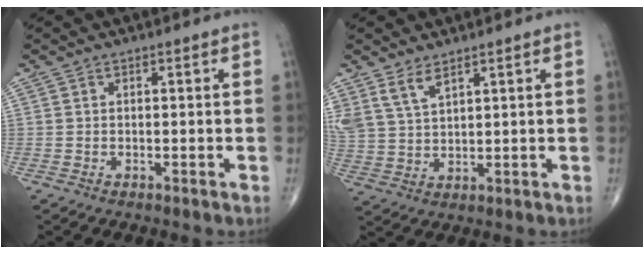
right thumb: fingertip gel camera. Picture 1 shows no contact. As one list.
[{"total": 5.8, "force": [4.0, 2.4, 3.4], "torque": [-0.066, -0.016, 0.090]}]